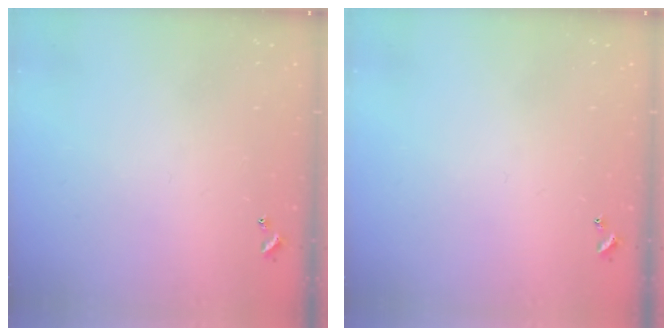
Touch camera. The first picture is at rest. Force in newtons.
{"total": 0.0}